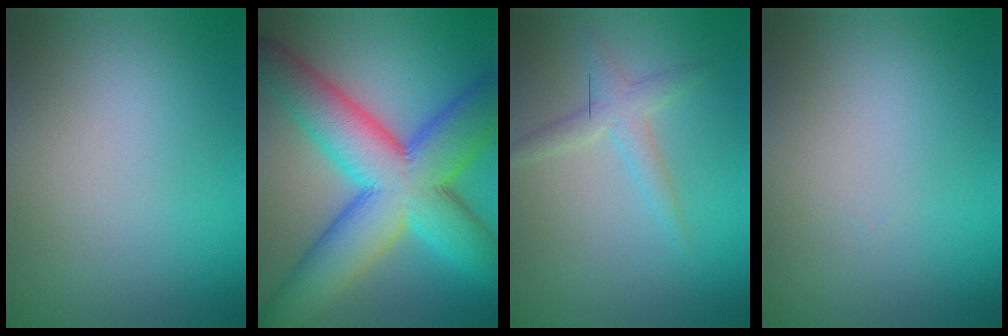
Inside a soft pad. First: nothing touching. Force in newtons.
{"total": 13.8, "press": 13.8, "slide": 0.2}
{"total": 2.1, "press": 2.1, "slide": 0.1}
{"total": 0.0}